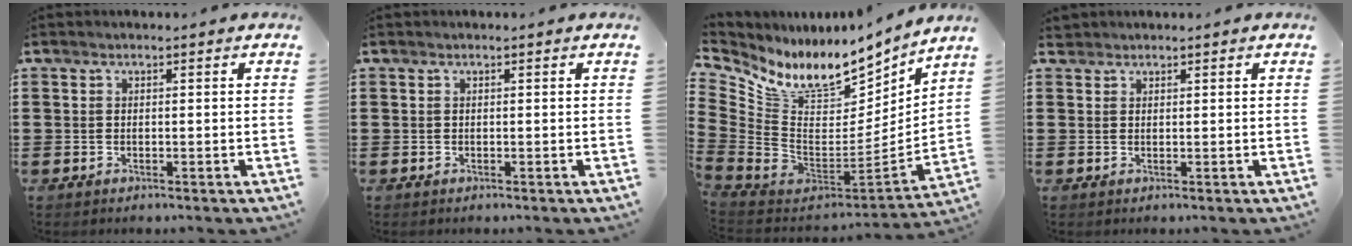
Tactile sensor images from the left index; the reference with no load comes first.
{"total": 0.0}
{"total": 10.1, "force": [7.6, 4.3, 5.2], "torque": [-0.133, -0.077, 0.131]}
{"total": 1.1, "force": [1.0, 0.4, 0.2], "torque": [-0.008, 0.002, 0.021]}